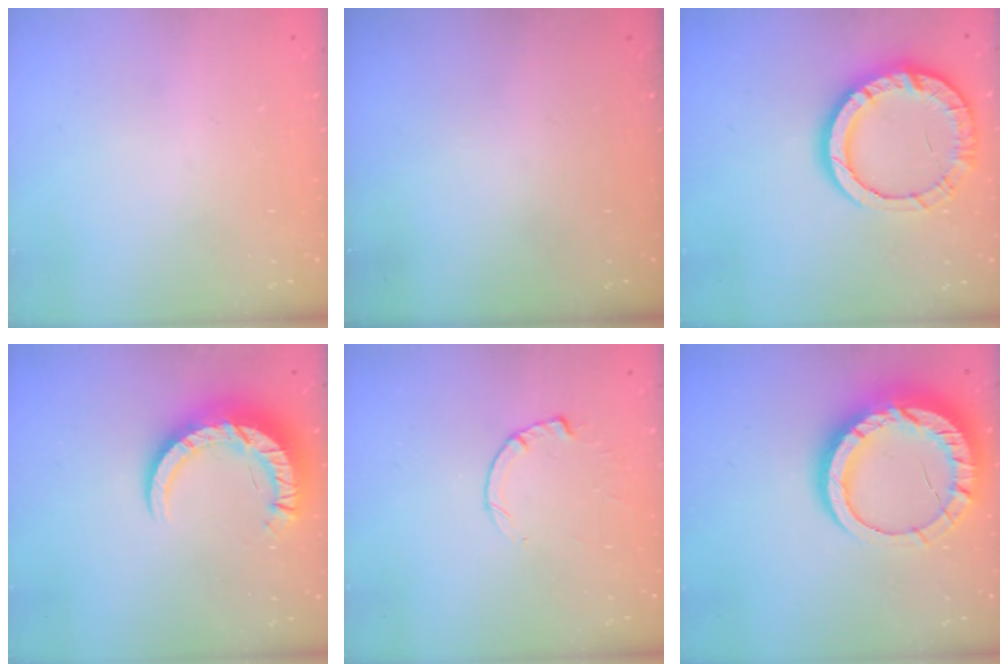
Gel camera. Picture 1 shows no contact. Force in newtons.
{"total": 0.0}
{"total": 14.3, "press": 14.2, "slide": 1.7}
{"total": 12.6, "press": 12.5, "slide": 1.3}
{"total": 4.1, "press": 4.0, "slide": 0.8}
{"total": 17.9, "press": 17.9, "slide": 1.4}